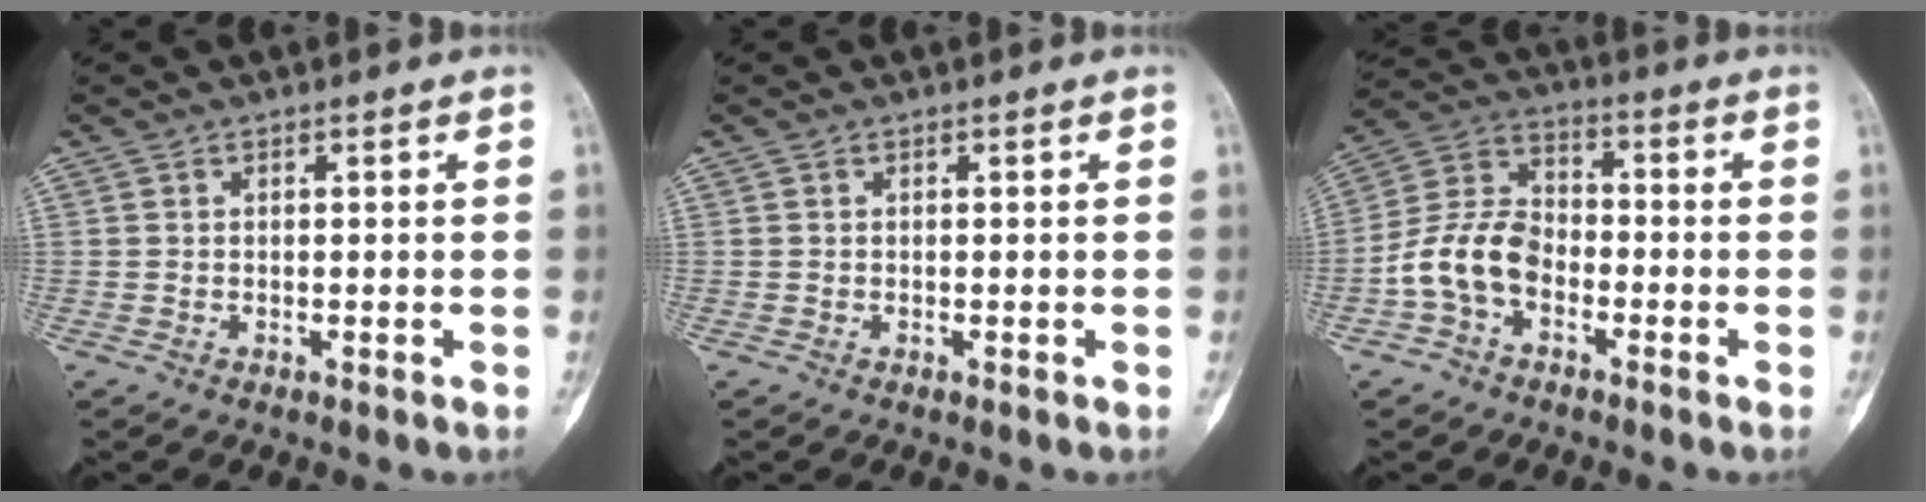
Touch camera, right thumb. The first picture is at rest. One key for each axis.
{"total": 0.0}
{"total": 10.5, "fx": -3.7, "fy": 7.2, "fz": 6.7, "tx": -0.125, "ty": 0.039, "tz": -0.081}